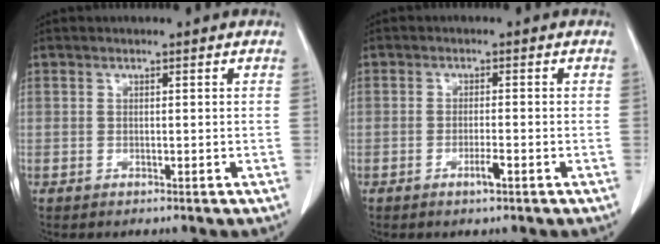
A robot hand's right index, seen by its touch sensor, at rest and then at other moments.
{"total": 2.2, "force": [-1.2, 0.2, 1.8], "torque": [-0.030, -0.001, -0.021]}